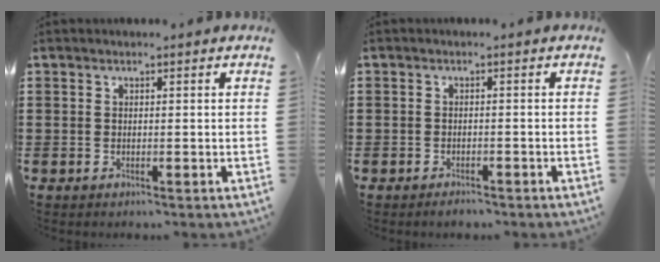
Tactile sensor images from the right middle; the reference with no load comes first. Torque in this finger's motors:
{"motor_torque": [0.94, 0.11, -0.06, 0.01]}